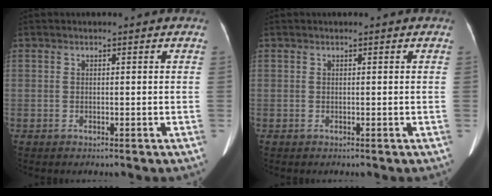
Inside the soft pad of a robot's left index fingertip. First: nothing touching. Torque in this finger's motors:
{"motor_torque": [-0.02, -0.02, 0.00, 0.00]}